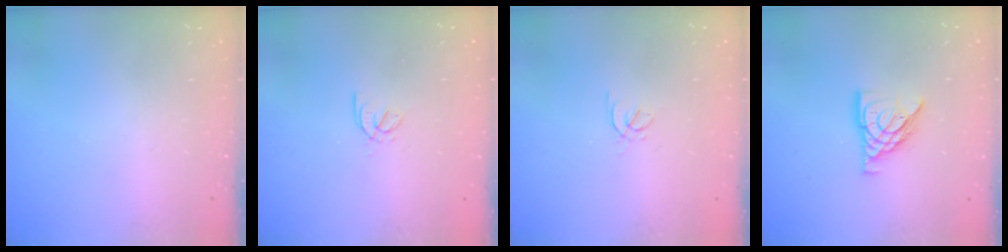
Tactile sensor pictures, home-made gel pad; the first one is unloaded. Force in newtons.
{"total": 2.9, "press": 2.8, "slide": 0.8}
{"total": 1.6, "press": 1.5, "slide": 0.5}
{"total": 11.0, "press": 10.9, "slide": 1.3}